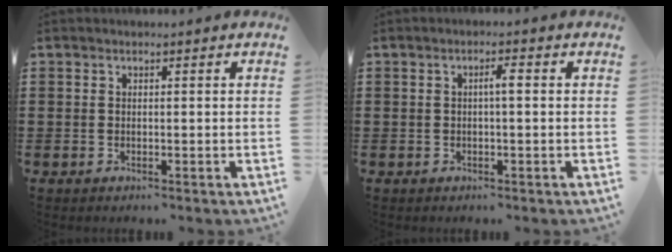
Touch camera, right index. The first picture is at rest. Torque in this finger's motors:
{"motor_torque": [0.37, -0.30, 0.06, 0.05]}